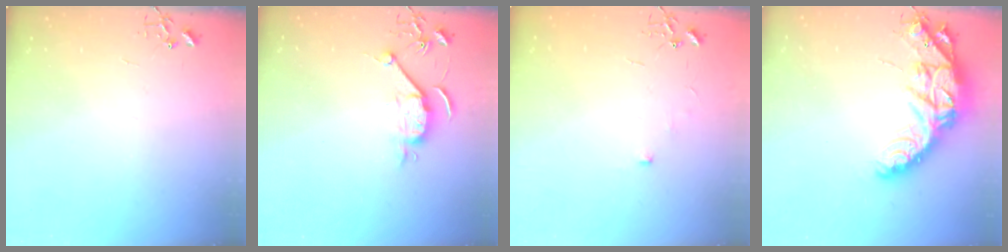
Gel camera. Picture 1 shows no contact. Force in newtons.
{"total": 7.9, "press": 7.9, "slide": 0.9}
{"total": 5.4, "press": 5.3, "slide": 0.7}
{"total": 19.5, "press": 19.4, "slide": 1.3}